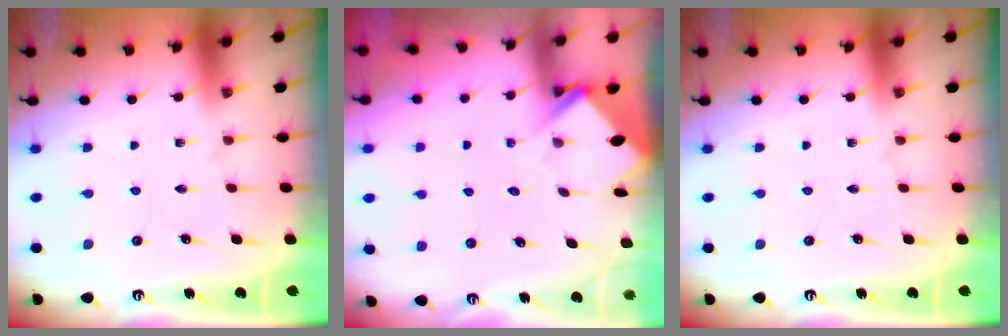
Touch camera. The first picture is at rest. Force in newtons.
{"total": 4.5, "press": 4.5, "slide": 0.4}
{"total": 0.0}